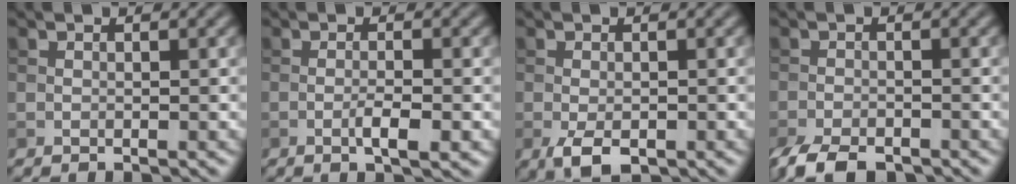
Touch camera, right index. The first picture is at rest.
{"total": 2.4, "force": [-0.9, 0.4, 2.2], "torque": [-0.037, 0.003, -0.017]}
{"total": 3.0, "force": [-1.4, 1.4, 2.3], "torque": [-0.046, -0.009, -0.023]}
{"total": 4.9, "force": [-3.8, 1.8, 2.4], "torque": [-0.037, -0.010, -0.075]}